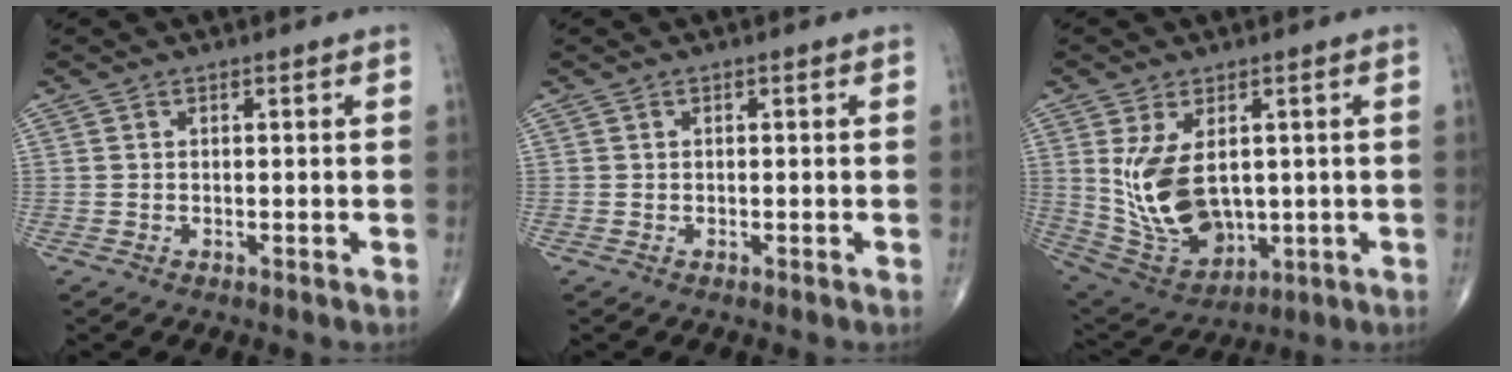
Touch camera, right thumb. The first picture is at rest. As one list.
[{"total": 0.0}, {"total": 13.9, "force": [1.4, 8.6, 10.8], "torque": [-0.184, -0.013, 0.054]}]